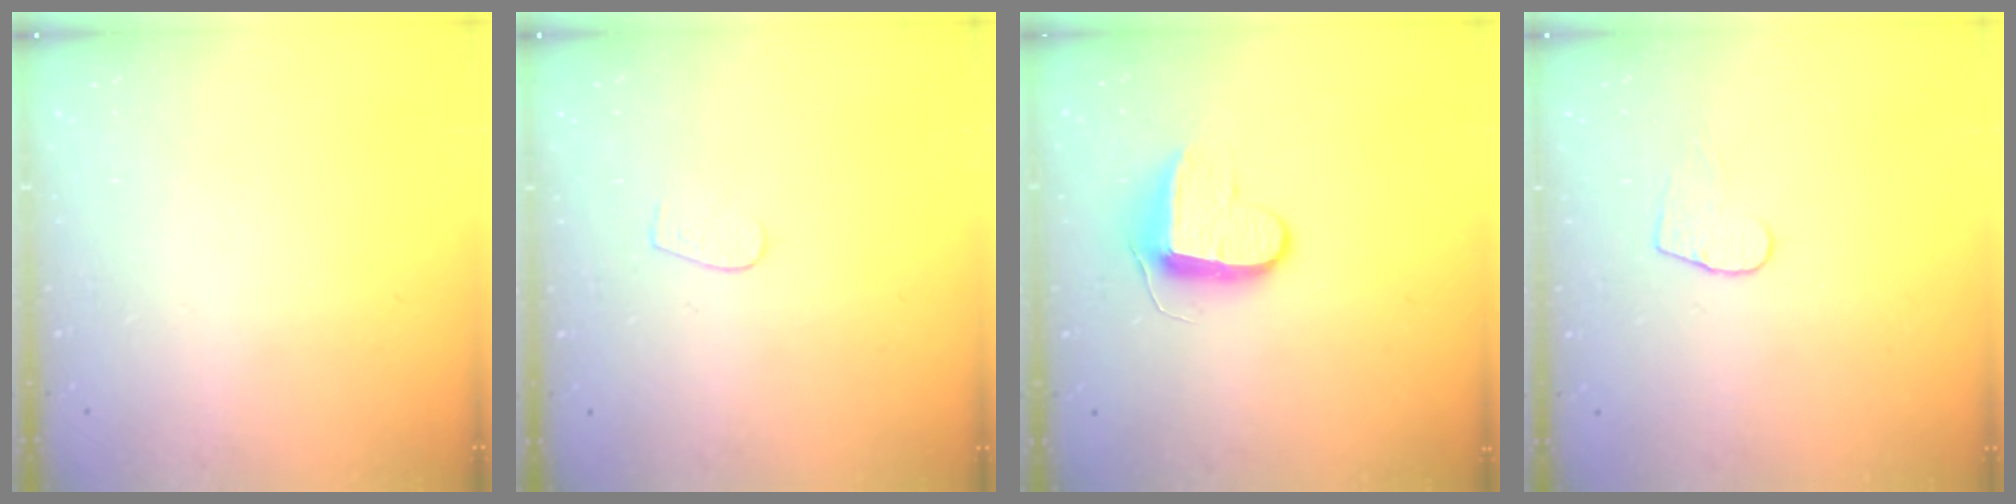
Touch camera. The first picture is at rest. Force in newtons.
{"total": 3.1, "press": 3.1, "slide": 0.2}
{"total": 9.6, "press": 9.6, "slide": 0.4}
{"total": 5.0, "press": 5.0, "slide": 0.4}